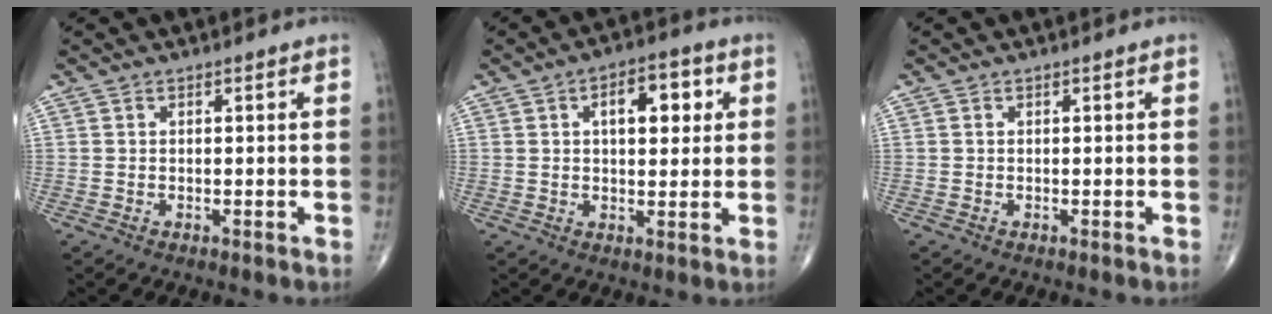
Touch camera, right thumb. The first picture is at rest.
{"total": 8.8, "force": [2.4, 4.6, 7.2], "torque": [-0.074, 0.007, 0.031]}
{"total": 0.0}